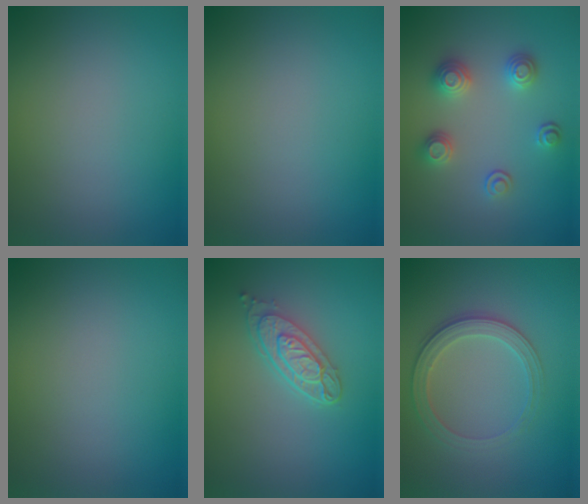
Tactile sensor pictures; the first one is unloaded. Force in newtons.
{"total": 0.0}
{"total": 3.1, "press": 2.8, "slide": 1.4}
{"total": 0.0}
{"total": 3.7, "press": 3.0, "slide": 2.2}
{"total": 2.8, "press": 2.7, "slide": 0.7}